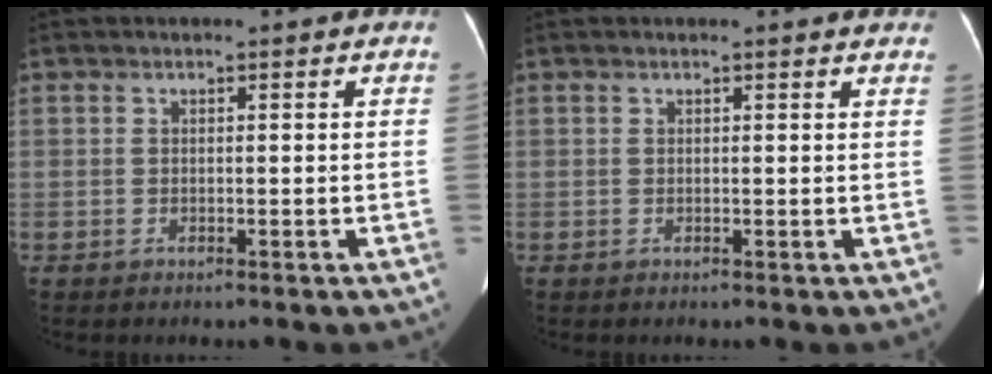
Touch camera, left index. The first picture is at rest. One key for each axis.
{"total": 4.2, "fx": 4.1, "fy": 0.5, "fz": 1.1, "tx": -0.010, "ty": -0.002, "tz": 0.023}